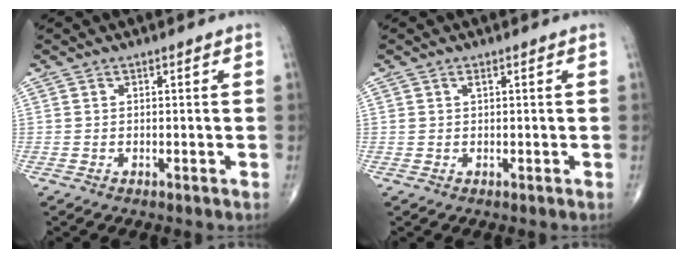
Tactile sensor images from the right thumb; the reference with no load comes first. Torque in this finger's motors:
{"motor_torque": [-0.54, -0.09, 0.26, 0.13, -0.02]}